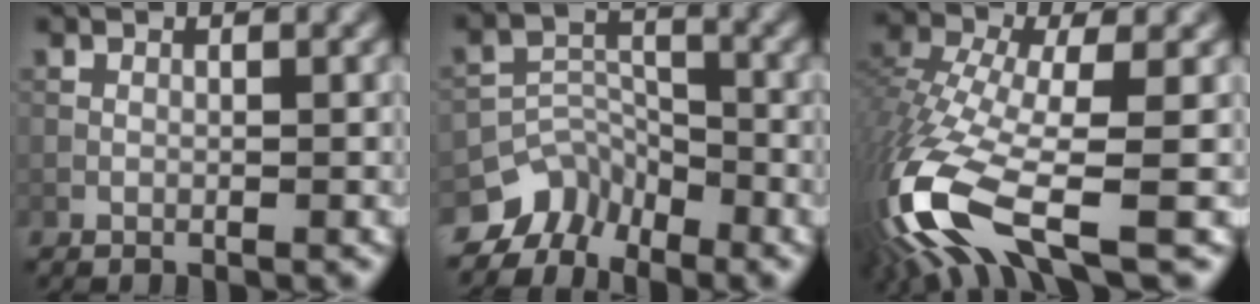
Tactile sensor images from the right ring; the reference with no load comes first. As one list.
[{"total": 5.7, "force": [-4.8, 3.0, 0.7], "torque": [0.013, -0.001, -0.081]}, {"total": 12.8, "force": [-6.0, 4.3, 10.5], "torque": [-0.244, -0.018, -0.111]}]